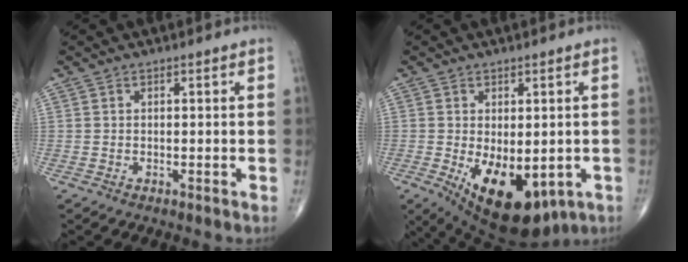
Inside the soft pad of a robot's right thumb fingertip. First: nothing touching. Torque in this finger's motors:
{"motor_torque": [-0.37, 1.06, 0.69, 0.20, 0.13]}